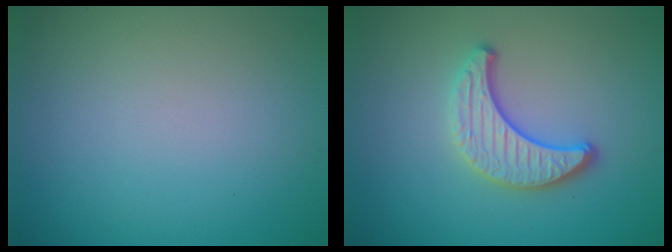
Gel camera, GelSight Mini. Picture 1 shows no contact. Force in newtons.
{"total": 3.6, "press": 3.1, "slide": 1.8}